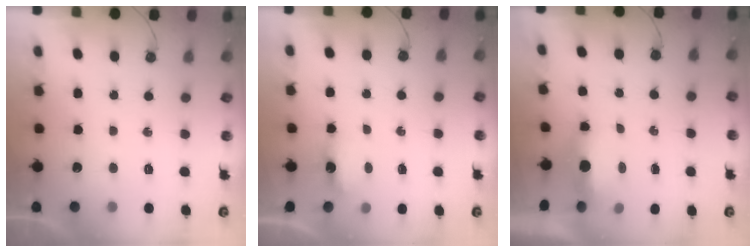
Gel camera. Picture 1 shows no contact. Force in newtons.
{"total": 3.9, "press": 3.9, "slide": 0.4}
{"total": 4.9, "press": 4.8, "slide": 1.0}